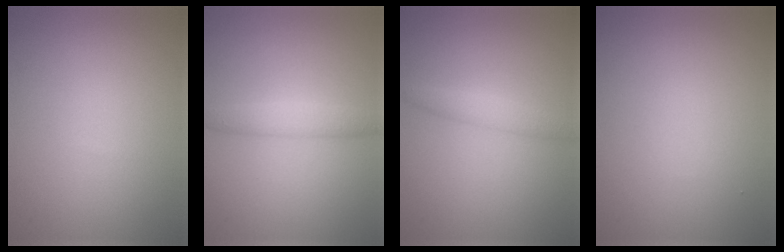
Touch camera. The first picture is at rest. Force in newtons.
{"total": 2.1, "press": 2.1, "slide": 0.1}
{"total": 1.7, "press": 1.7, "slide": 0.0}
{"total": 0.0}